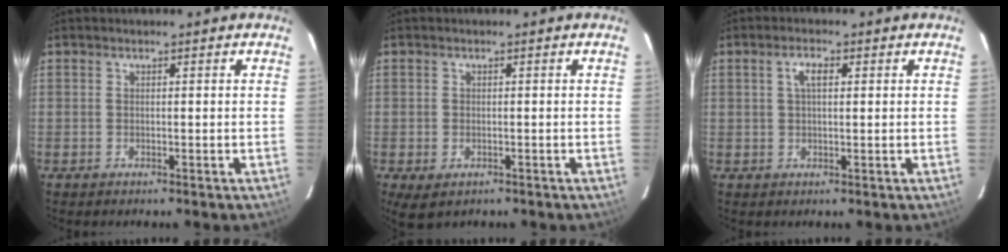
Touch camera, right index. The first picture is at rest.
{"total": 3.3, "force": [-1.3, 2.4, 1.9], "torque": [-0.035, -0.009, -0.017]}
{"total": 2.9, "force": [0.9, 1.2, 2.5], "torque": [-0.050, 0.009, 0.017]}